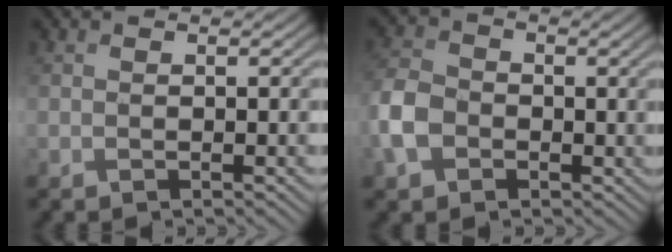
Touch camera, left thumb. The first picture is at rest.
{"total": 6.5, "force": [-2.2, 5.1, 3.3], "torque": [-0.096, -0.007, -0.059]}